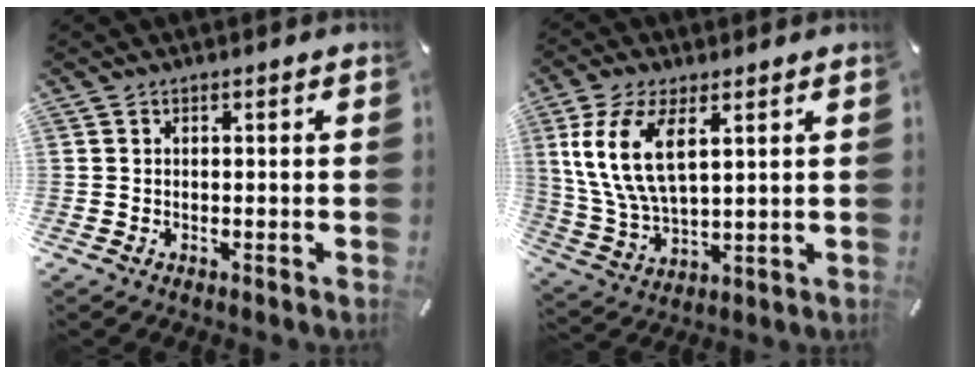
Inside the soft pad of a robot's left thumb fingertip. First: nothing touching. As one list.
[{"total": 12.8, "force": [4.8, 6.6, 9.9], "torque": [-0.228, -0.001, 0.086]}]